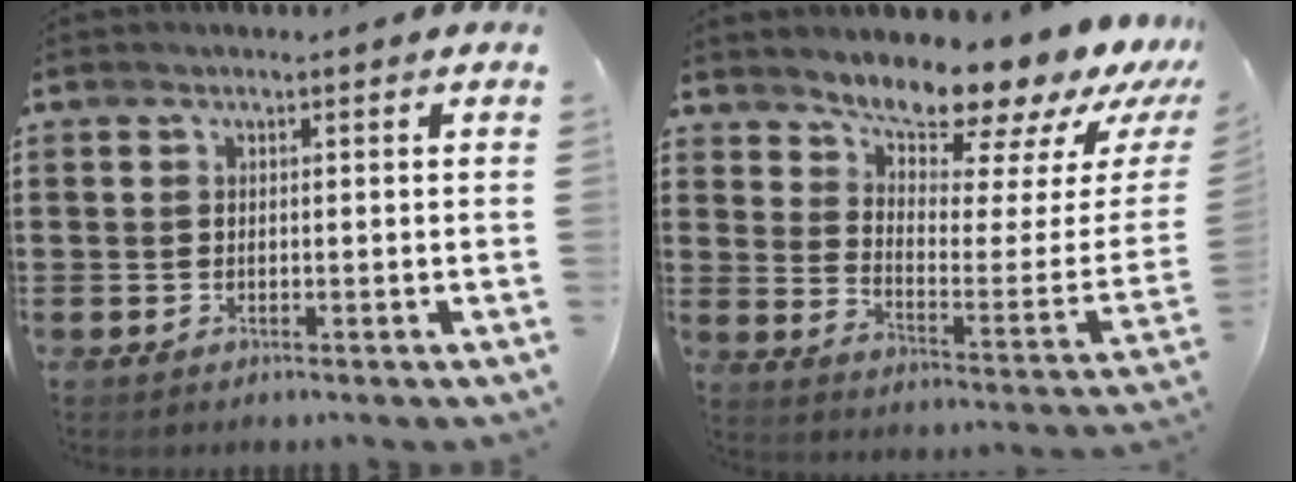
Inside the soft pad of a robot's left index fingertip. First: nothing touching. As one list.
[{"total": 10.9, "force": [9.9, 2.4, 3.8], "torque": [-0.073, -0.096, 0.164]}]